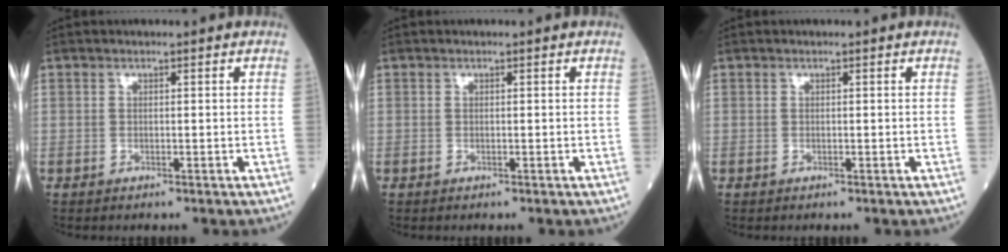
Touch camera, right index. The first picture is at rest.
{"total": 0.0}
{"total": 0.0}